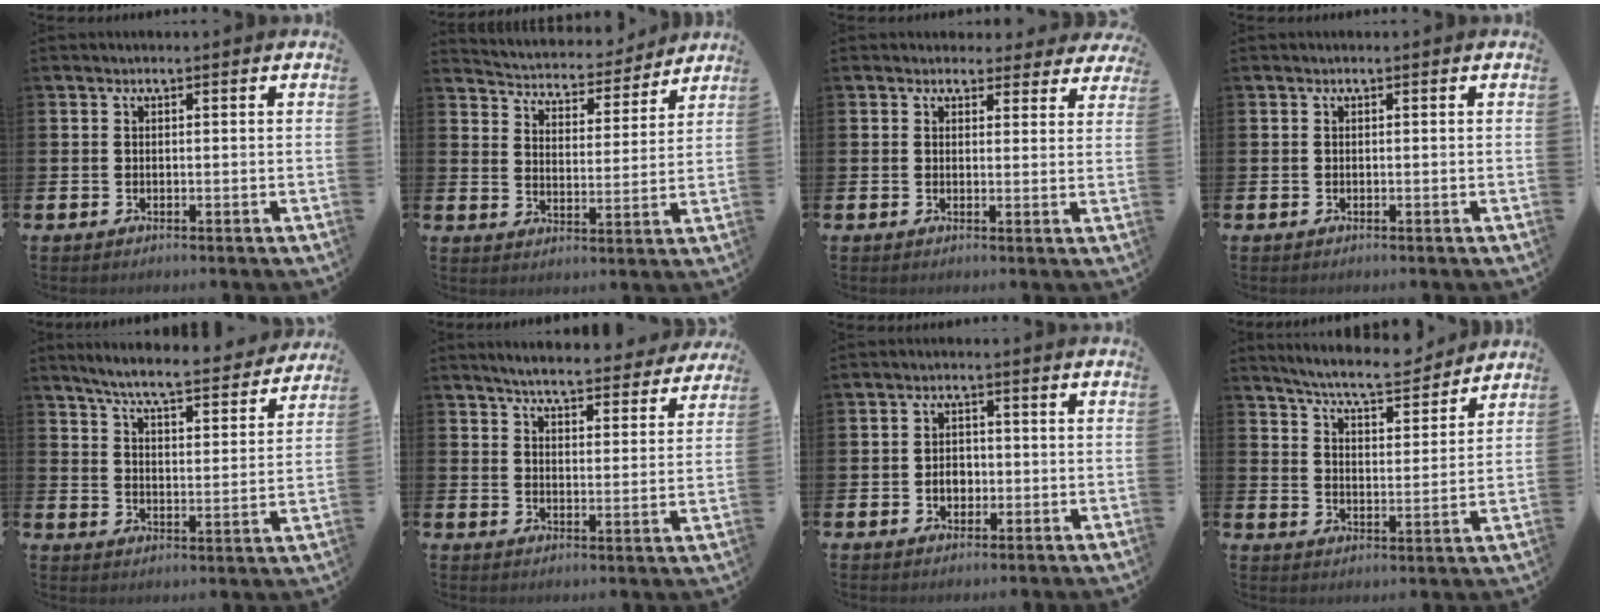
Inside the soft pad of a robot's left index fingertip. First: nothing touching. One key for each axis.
{"total": 4.9, "fx": 4.7, "fy": 1.3, "fz": 0.2, "tx": -0.028, "ty": -0.043, "tz": 0.076}
{"total": 3.0, "fx": 2.7, "fy": 1.4, "fz": 0.1, "tx": 0.008, "ty": -0.014, "tz": 0.044}
{"total": 0.0}
{"total": 6.9, "fx": 6.5, "fy": 0.2, "fz": 2.4, "tx": -0.064, "ty": -0.050, "tz": 0.107}
{"total": 5.5, "fx": 5.4, "fy": 0.4, "fz": 1.3, "tx": -0.033, "ty": -0.042, "tz": 0.087}
{"total": 2.8, "fx": -0.6, "fy": 2.2, "fz": 1.6, "tx": -0.014, "ty": -0.003, "tz": -0.018}
{"total": 7.3, "fx": 7.0, "fy": 0.4, "fz": 2.0, "tx": -0.061, "ty": -0.046, "tz": 0.122}